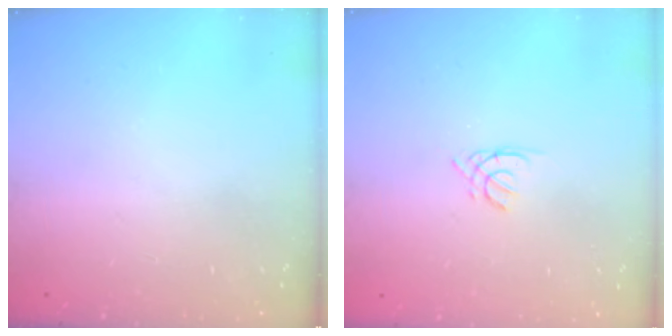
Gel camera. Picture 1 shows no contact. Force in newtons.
{"total": 1.7, "press": 1.7, "slide": 0.3}